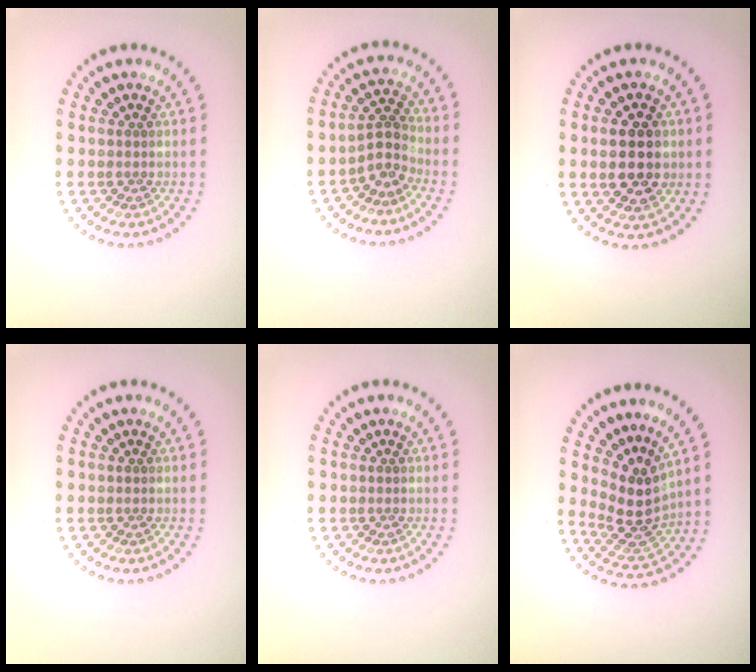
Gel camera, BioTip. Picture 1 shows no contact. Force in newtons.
{"total": 2.5, "press": 1.8, "slide": 1.8}
{"total": 4.3, "press": 4.3, "slide": 0.3}
{"total": 0.0}
{"total": 0.0}
{"total": 3.9, "press": 2.9, "slide": 2.6}